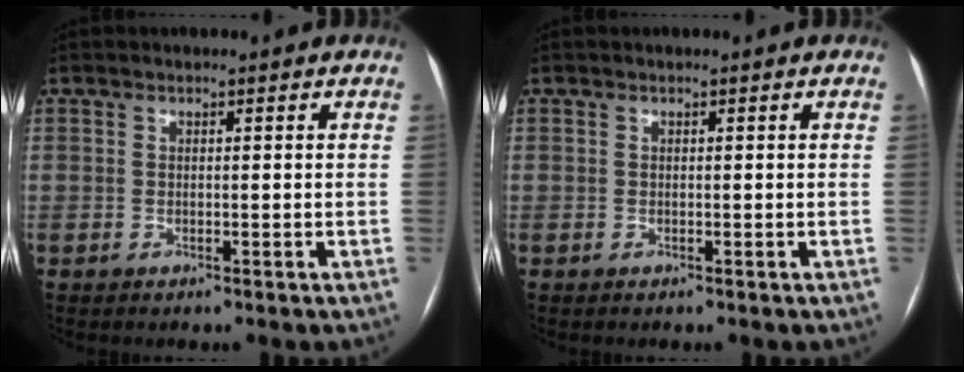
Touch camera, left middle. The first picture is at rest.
{"total": 0.0}